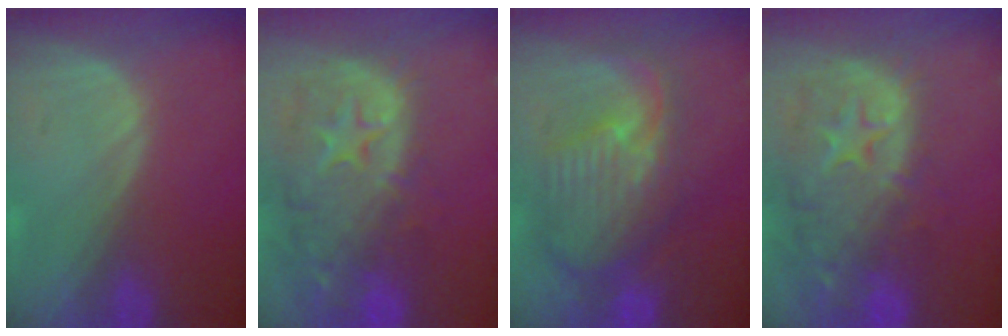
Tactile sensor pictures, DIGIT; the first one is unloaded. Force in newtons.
{"total": 13.8, "press": 11.1, "slide": 8.1}
{"total": 10.7, "press": 9.5, "slide": 5.0}
{"total": 13.8, "press": 11.1, "slide": 8.1}